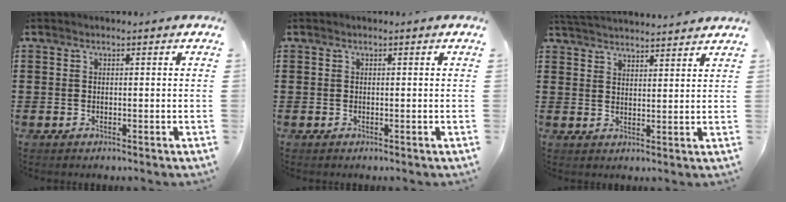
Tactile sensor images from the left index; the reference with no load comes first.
{"total": 0.0}
{"total": 3.4, "force": [3.4, -0.2, 0.2], "torque": [-0.016, -0.016, 0.062]}